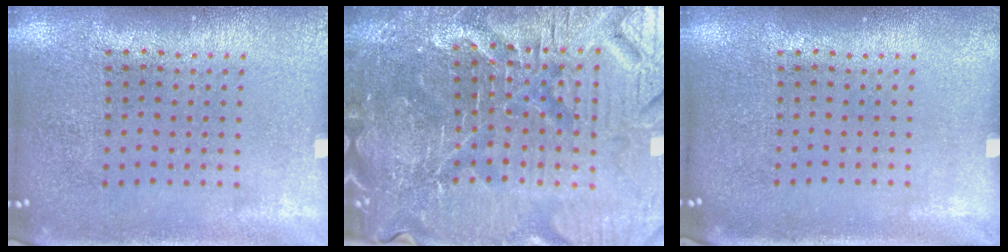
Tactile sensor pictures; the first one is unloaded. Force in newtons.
{"total": 5.8, "press": 5.4, "slide": 2.1}
{"total": 0.0}